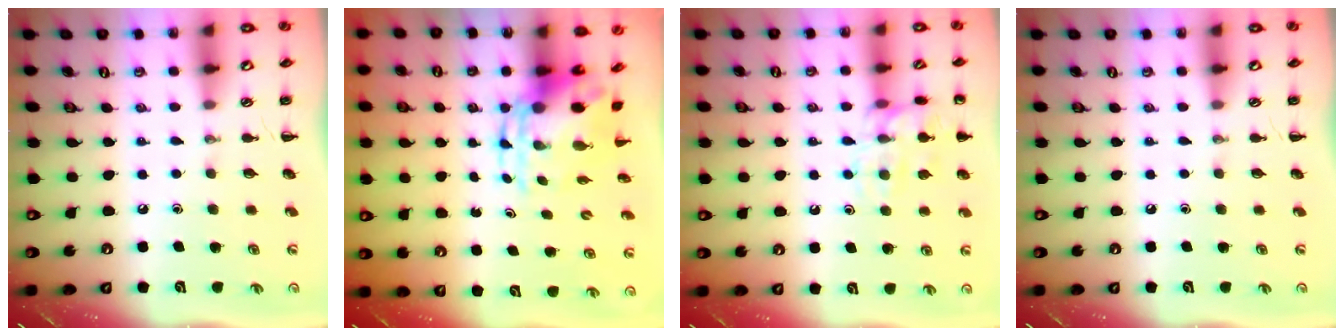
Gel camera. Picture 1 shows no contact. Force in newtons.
{"total": 6.0, "press": 5.8, "slide": 1.3}
{"total": 13.7, "press": 13.7, "slide": 0.8}
{"total": 0.0}